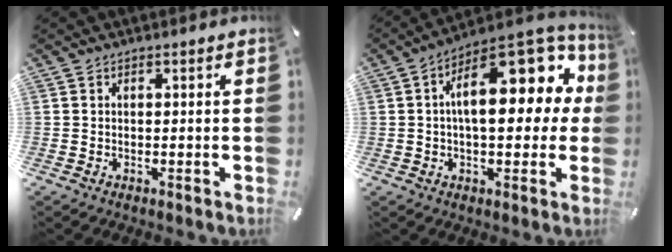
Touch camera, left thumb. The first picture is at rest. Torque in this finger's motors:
{"motor_torque": [2.00, 3.01, 1.98, -0.17, 0.42]}